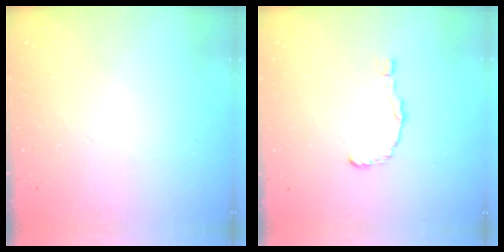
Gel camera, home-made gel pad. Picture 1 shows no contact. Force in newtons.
{"total": 1.6, "press": 1.5, "slide": 0.1}